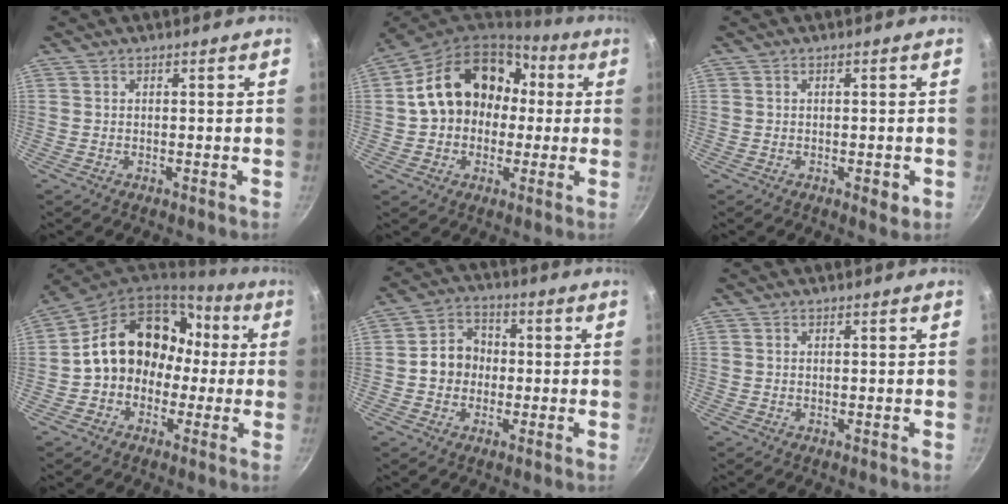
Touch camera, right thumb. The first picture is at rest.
{"total": 17.9, "force": [1.1, 14.0, 11.2], "torque": [-0.159, 0.042, 0.013]}
{"total": 2.2, "force": [-0.7, 0.9, 1.9], "torque": [-0.018, -0.002, -0.007]}
{"total": 16.8, "force": [-0.7, 13.3, 10.3], "torque": [-0.128, 0.053, -0.017]}
{"total": 7.8, "force": [-0.6, 6.7, 3.9], "torque": [-0.042, 0.025, -0.023]}
{"total": 0.0}